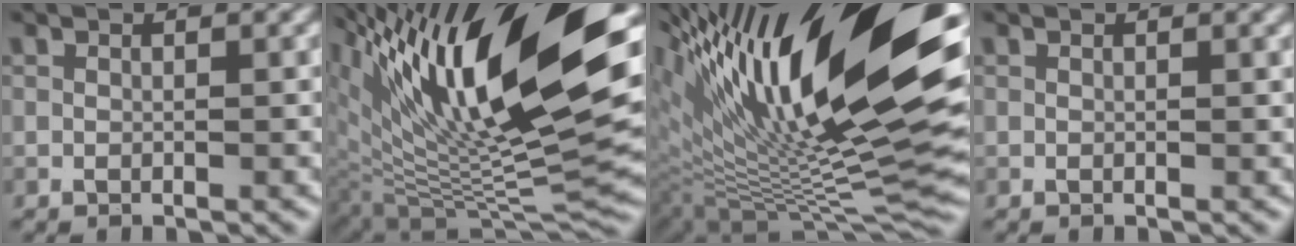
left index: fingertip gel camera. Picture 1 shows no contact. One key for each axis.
{"total": 18.1, "fx": 7.7, "fy": 5.8, "fz": 15.3, "tx": -0.273, "ty": 0.025, "tz": 0.138}
{"total": 19.6, "fx": 6.5, "fy": 5.9, "fz": 17.5, "tx": -0.310, "ty": 0.034, "tz": 0.106}
{"total": 1.0, "fx": 0.5, "fy": 0.4, "fz": 0.7, "tx": -0.003, "ty": 0.002, "tz": 0.002}